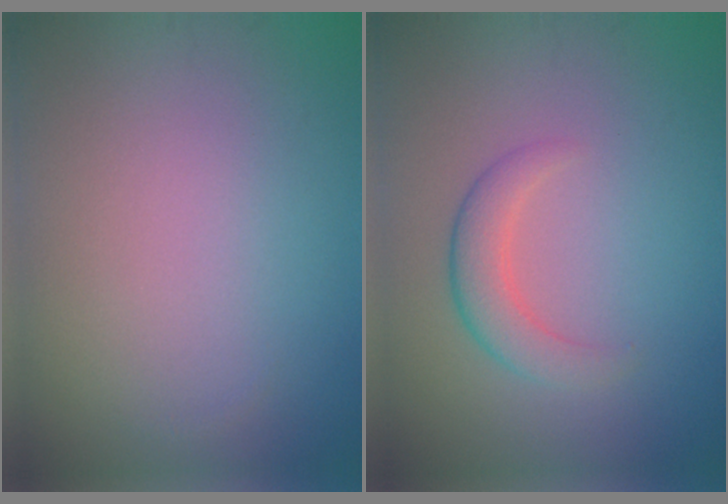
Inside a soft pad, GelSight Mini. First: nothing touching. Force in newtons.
{"total": 2.1, "press": 2.0, "slide": 0.2}